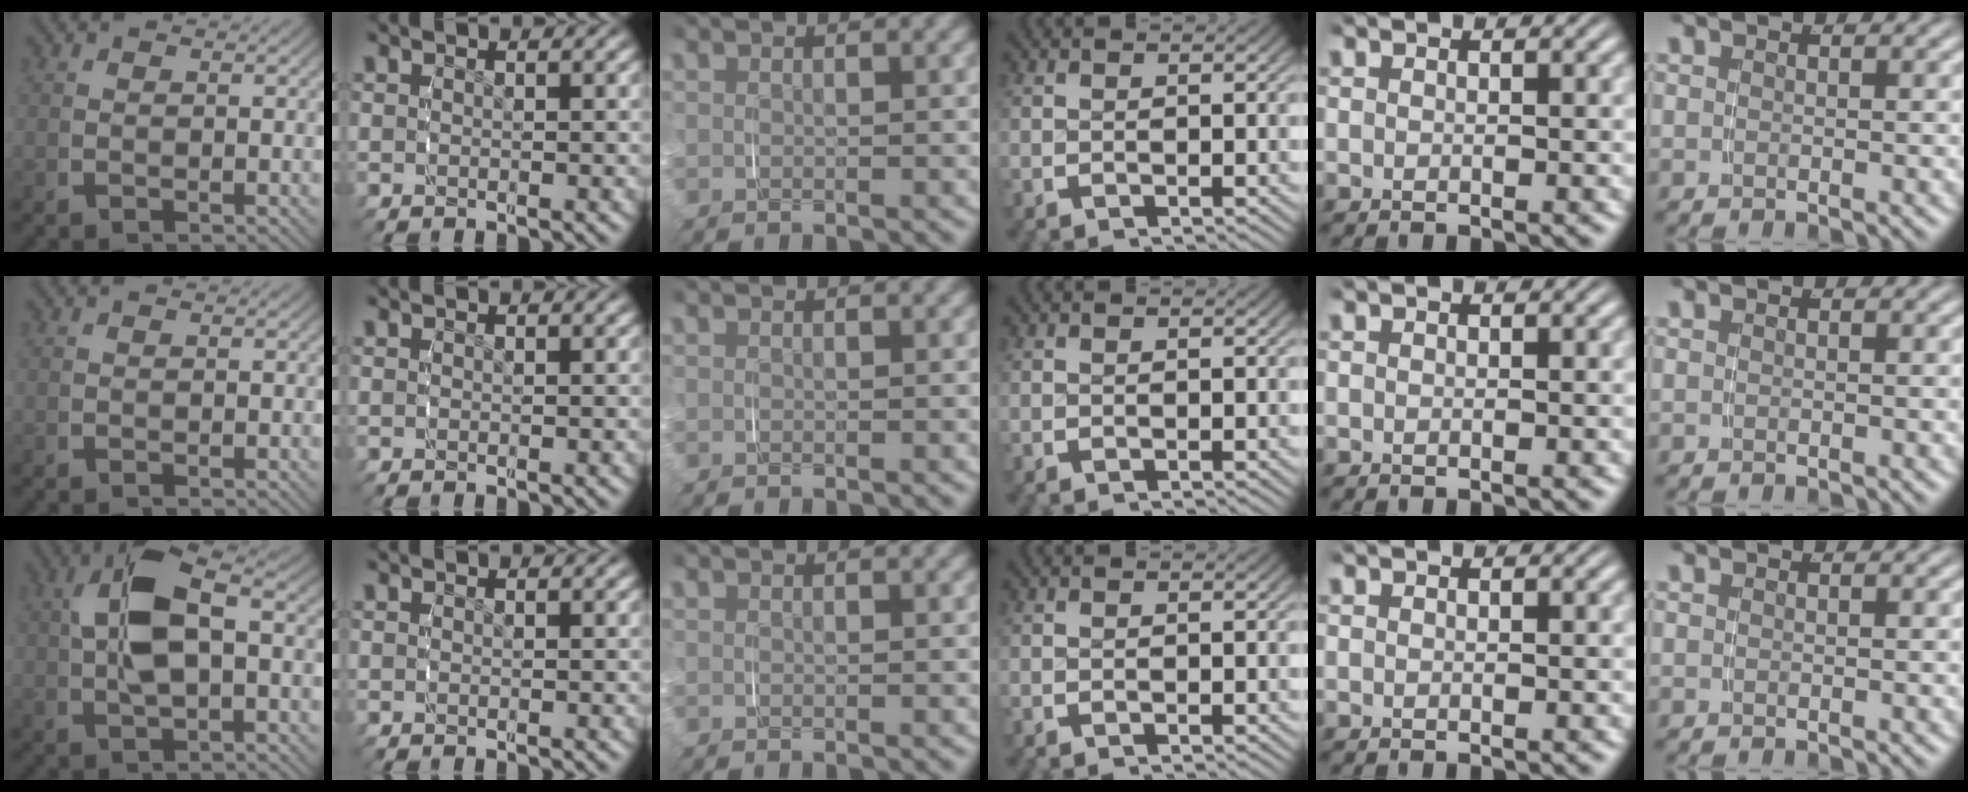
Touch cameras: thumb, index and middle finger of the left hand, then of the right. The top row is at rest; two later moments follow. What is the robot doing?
{"motion": "grasp_and_lifting", "object": "jar lid"}